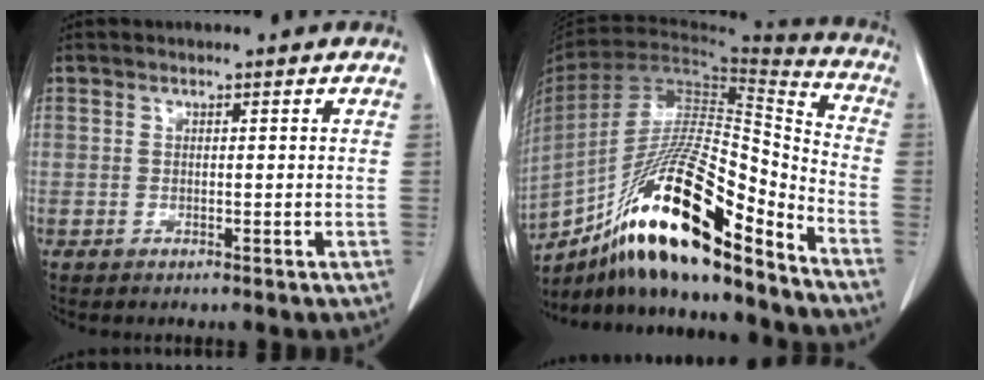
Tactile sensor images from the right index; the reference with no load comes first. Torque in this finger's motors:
{"motor_torque": [1.19, -0.95, 1.06, 0.21]}